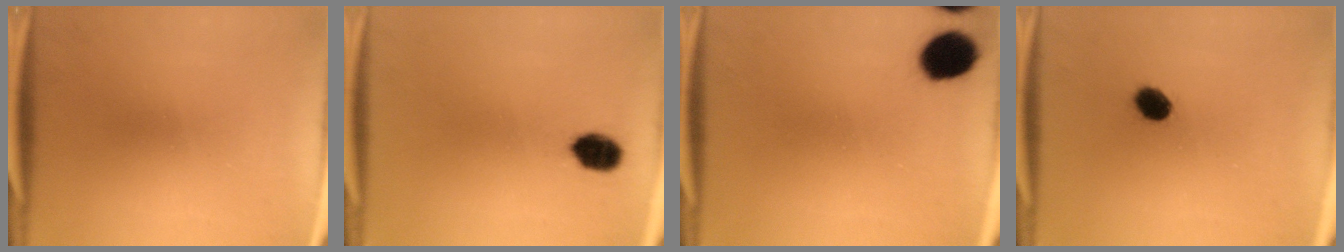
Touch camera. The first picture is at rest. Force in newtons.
{"total": 5.1}
{"total": 9.9}
{"total": 5.9}